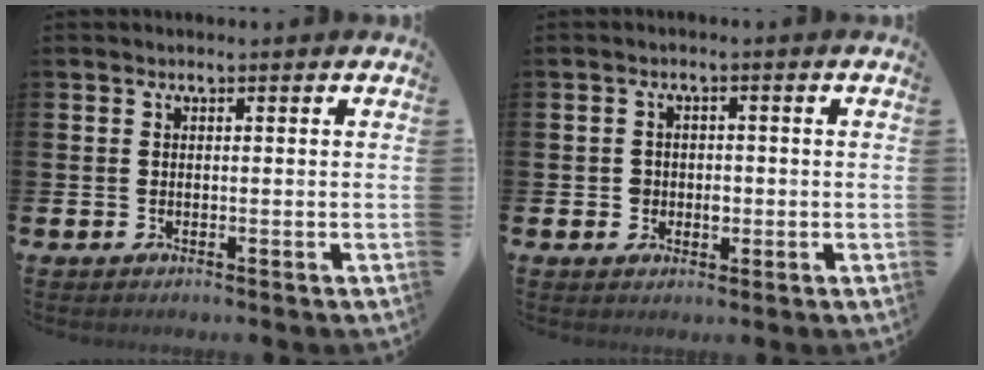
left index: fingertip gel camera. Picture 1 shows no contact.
{"total": 2.0, "force": [-0.3, 1.9, 0.7], "torque": [-0.006, 0.004, -0.013]}